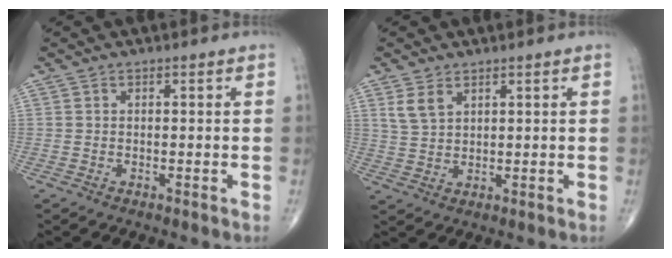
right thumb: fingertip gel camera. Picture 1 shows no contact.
{"total": 4.0, "force": [2.3, 2.4, 2.3], "torque": [-0.043, -0.007, 0.054]}